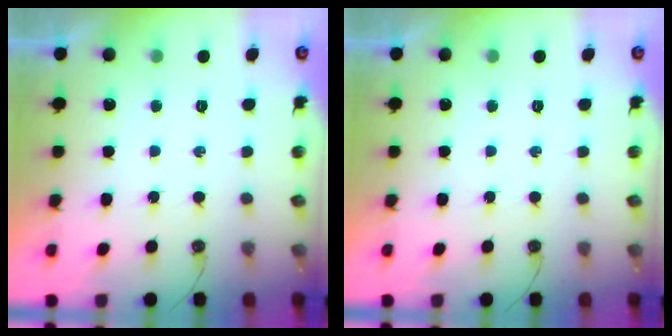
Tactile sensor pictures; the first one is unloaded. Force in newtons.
{"total": 0.0}